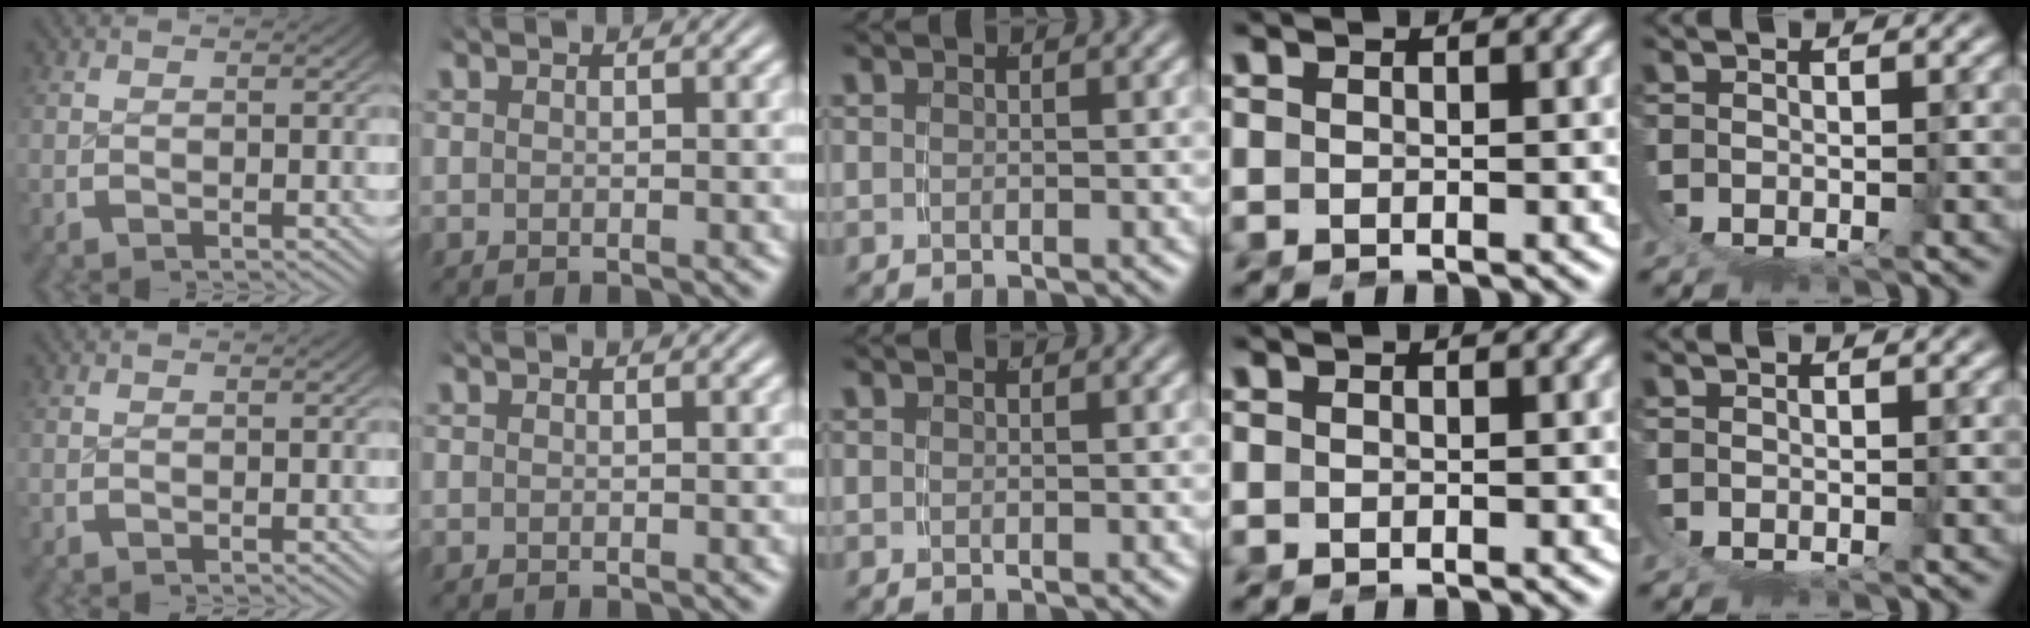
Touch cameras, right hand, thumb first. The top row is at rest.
{}